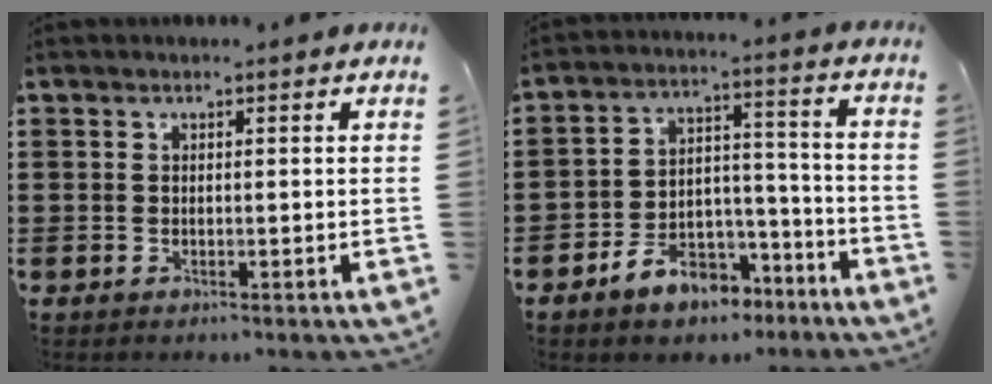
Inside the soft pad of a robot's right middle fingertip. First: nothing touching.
{"total": 7.1, "force": [-5.8, 3.6, 1.8], "torque": [-0.027, 0.033, -0.107]}